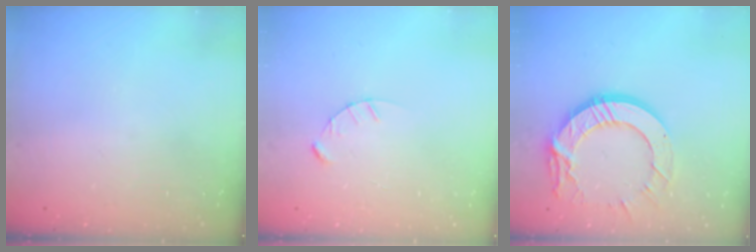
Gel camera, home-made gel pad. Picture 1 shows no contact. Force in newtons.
{"total": 2.4, "press": 2.4, "slide": 0.3}
{"total": 15.0, "press": 14.9, "slide": 1.5}